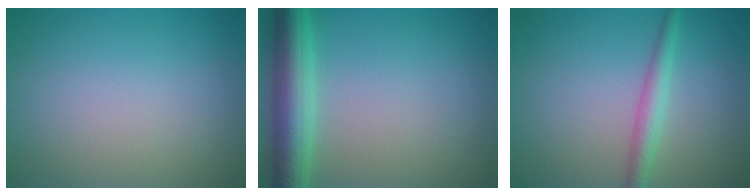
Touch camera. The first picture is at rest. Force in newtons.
{"total": 5.9, "press": 5.9, "slide": 0.2}
{"total": 2.4, "press": 2.4, "slide": 0.0}